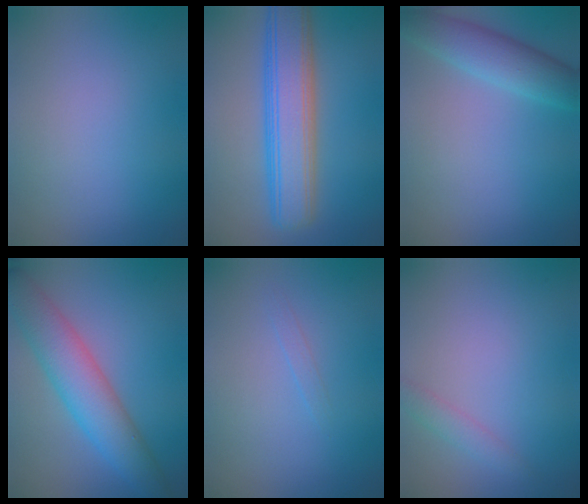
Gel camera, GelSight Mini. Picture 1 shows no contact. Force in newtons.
{"total": 7.6, "press": 7.6, "slide": 0.2}
{"total": 4.2, "press": 4.2, "slide": 0.2}
{"total": 6.5, "press": 6.5, "slide": 0.1}
{"total": 0.6, "press": 0.6, "slide": 0.0}
{"total": 1.3, "press": 1.3, "slide": 0.1}